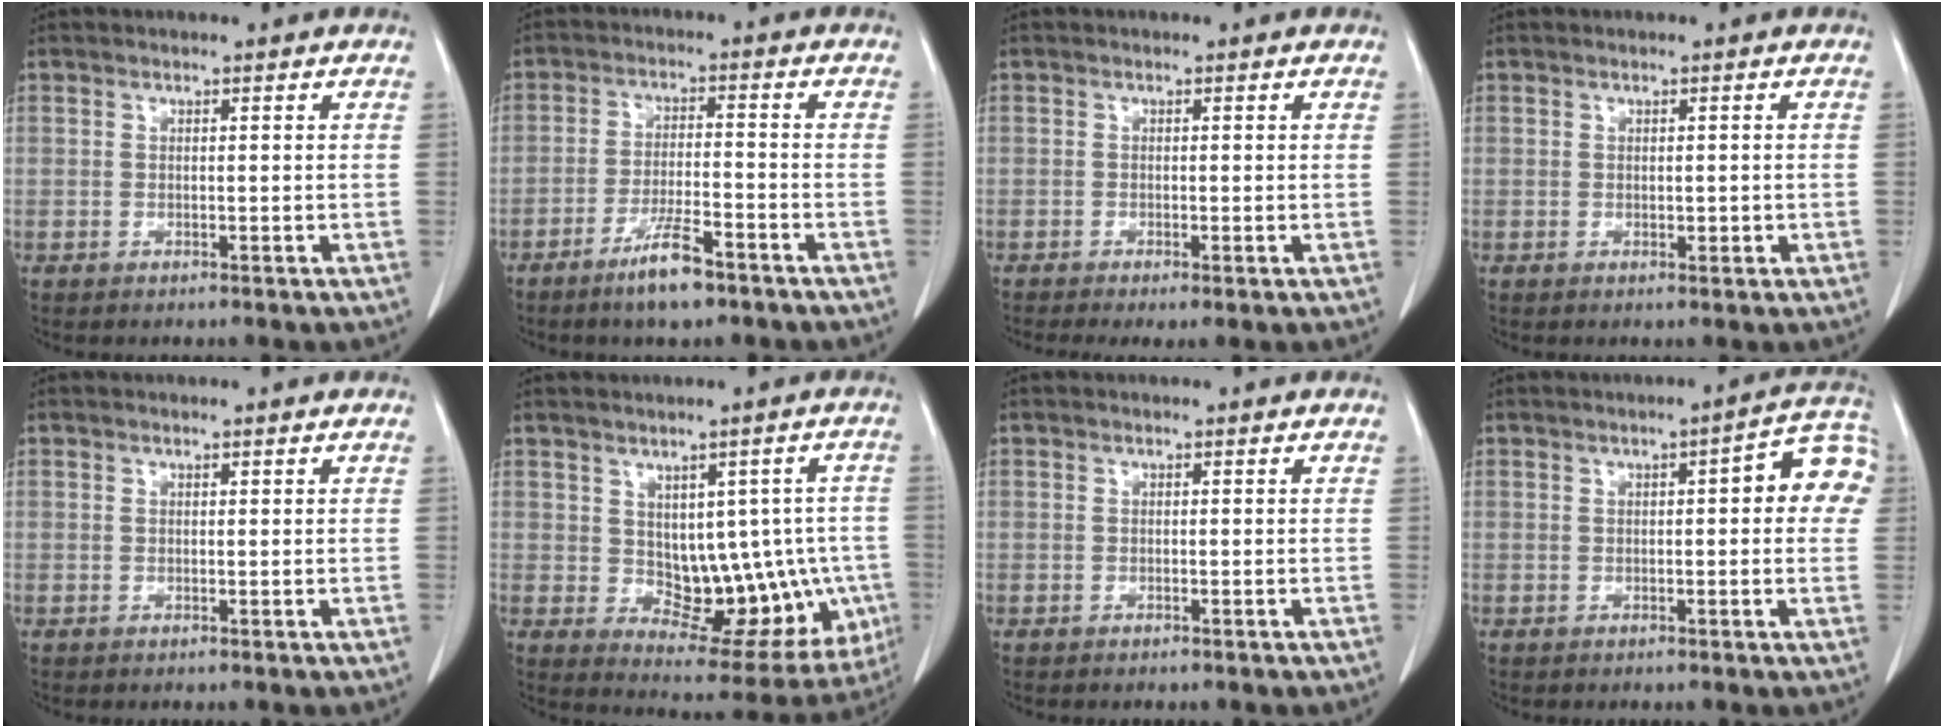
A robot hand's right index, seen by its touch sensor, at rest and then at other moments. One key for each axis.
{"total": 6.9, "fx": -4.8, "fy": 1.0, "fz": 4.9, "tx": -0.095, "ty": -0.007, "tz": -0.082}
{"total": 2.8, "fx": -1.5, "fy": 0.7, "fz": 2.3, "tx": -0.038, "ty": -0.010, "tz": -0.023}
{"total": 1.2, "fx": -0.1, "fy": 0.7, "fz": 0.9, "tx": -0.009, "ty": -0.001, "tz": 0.000}
{"total": 0.0}
{"total": 13.8, "fx": -0.9, "fy": 7.5, "fz": 11.5, "tx": -0.124, "ty": 0.015, "tz": 0.014}
{"total": 0.0}
{"total": 8.0, "fx": 1.4, "fy": 2.0, "fz": 7.6, "tx": -0.086, "ty": 0.027, "tz": 0.008}